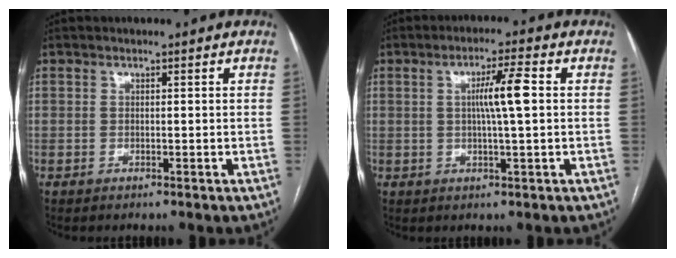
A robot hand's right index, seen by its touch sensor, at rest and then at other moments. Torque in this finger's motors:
{"motor_torque": [0.82, -0.45, 0.25, 0.13]}